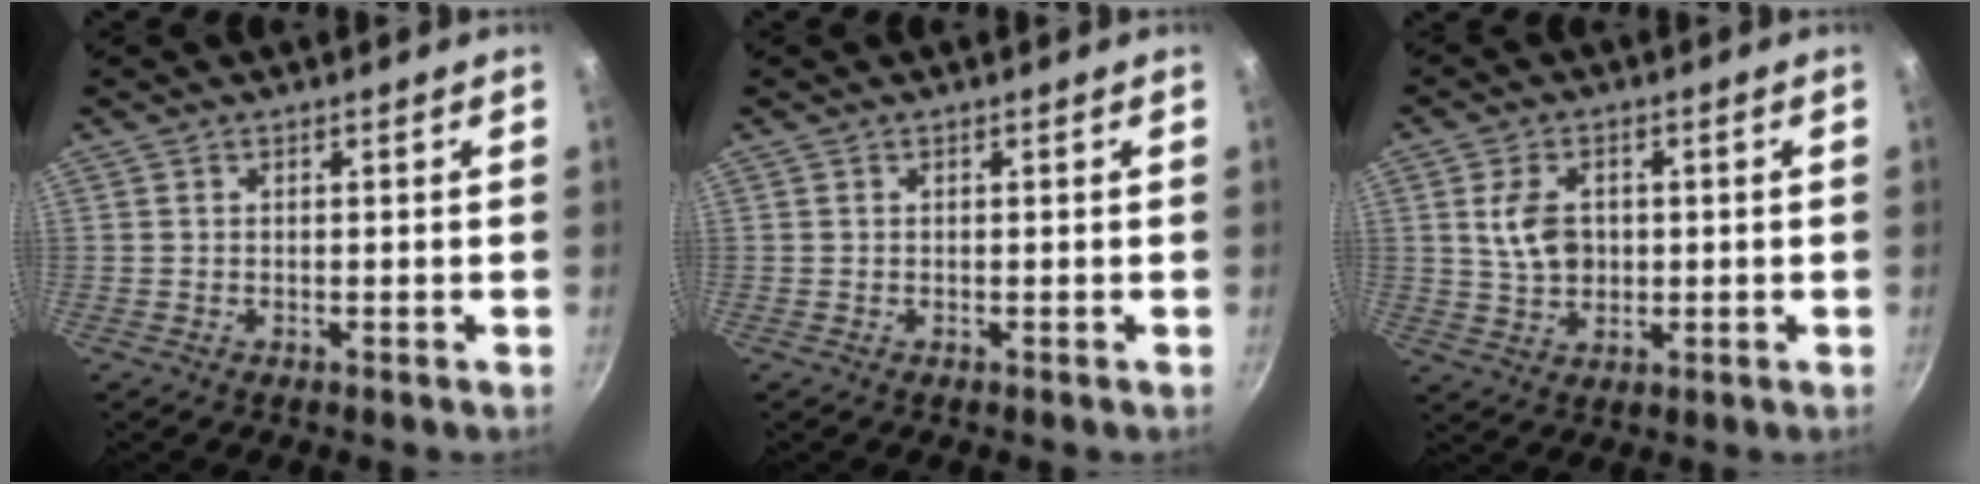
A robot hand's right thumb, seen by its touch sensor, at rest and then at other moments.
{"total": 0.0}
{"total": 7.3, "force": [1.1, 5.3, 5.0], "torque": [-0.079, -0.002, 0.021]}